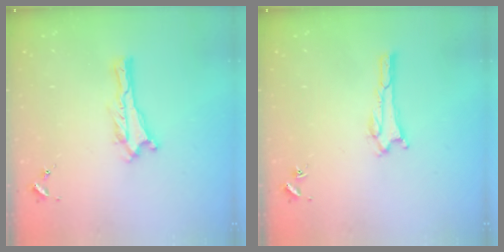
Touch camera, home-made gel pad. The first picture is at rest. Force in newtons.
{"total": 1.1, "press": 1.0, "slide": 0.1}